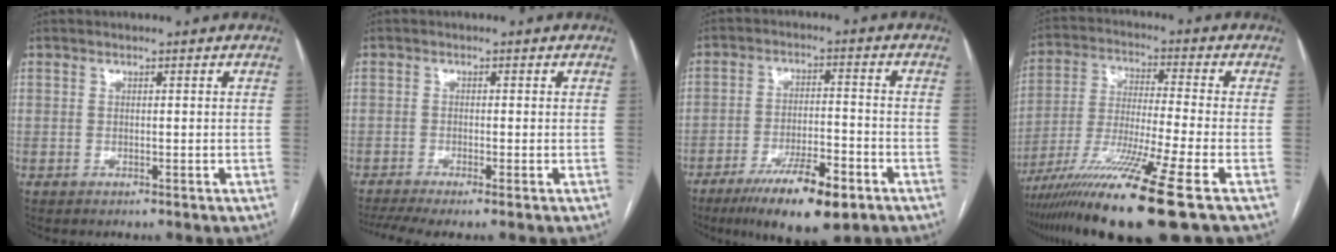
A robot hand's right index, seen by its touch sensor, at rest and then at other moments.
{"total": 5.3, "force": [-3.7, 0.5, 3.9], "torque": [-0.070, -0.008, -0.066]}
{"total": 12.0, "force": [-7.4, 2.7, 9.1], "torque": [-0.156, -0.014, -0.117]}
{"total": 16.4, "force": [-10.2, -1.4, 12.7], "torque": [-0.238, -0.044, -0.184]}